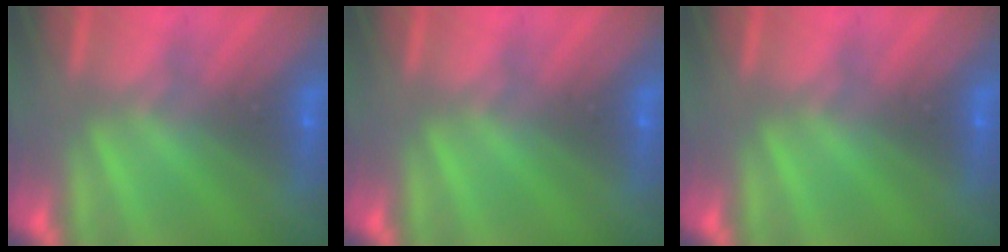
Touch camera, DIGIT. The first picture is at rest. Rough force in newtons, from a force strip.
{"total": 0.0}
{"total": 0.0}